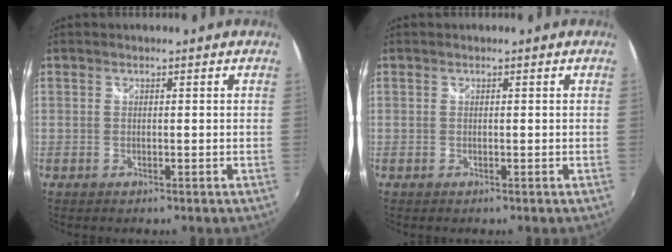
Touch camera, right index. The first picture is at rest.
{"total": 0.0}